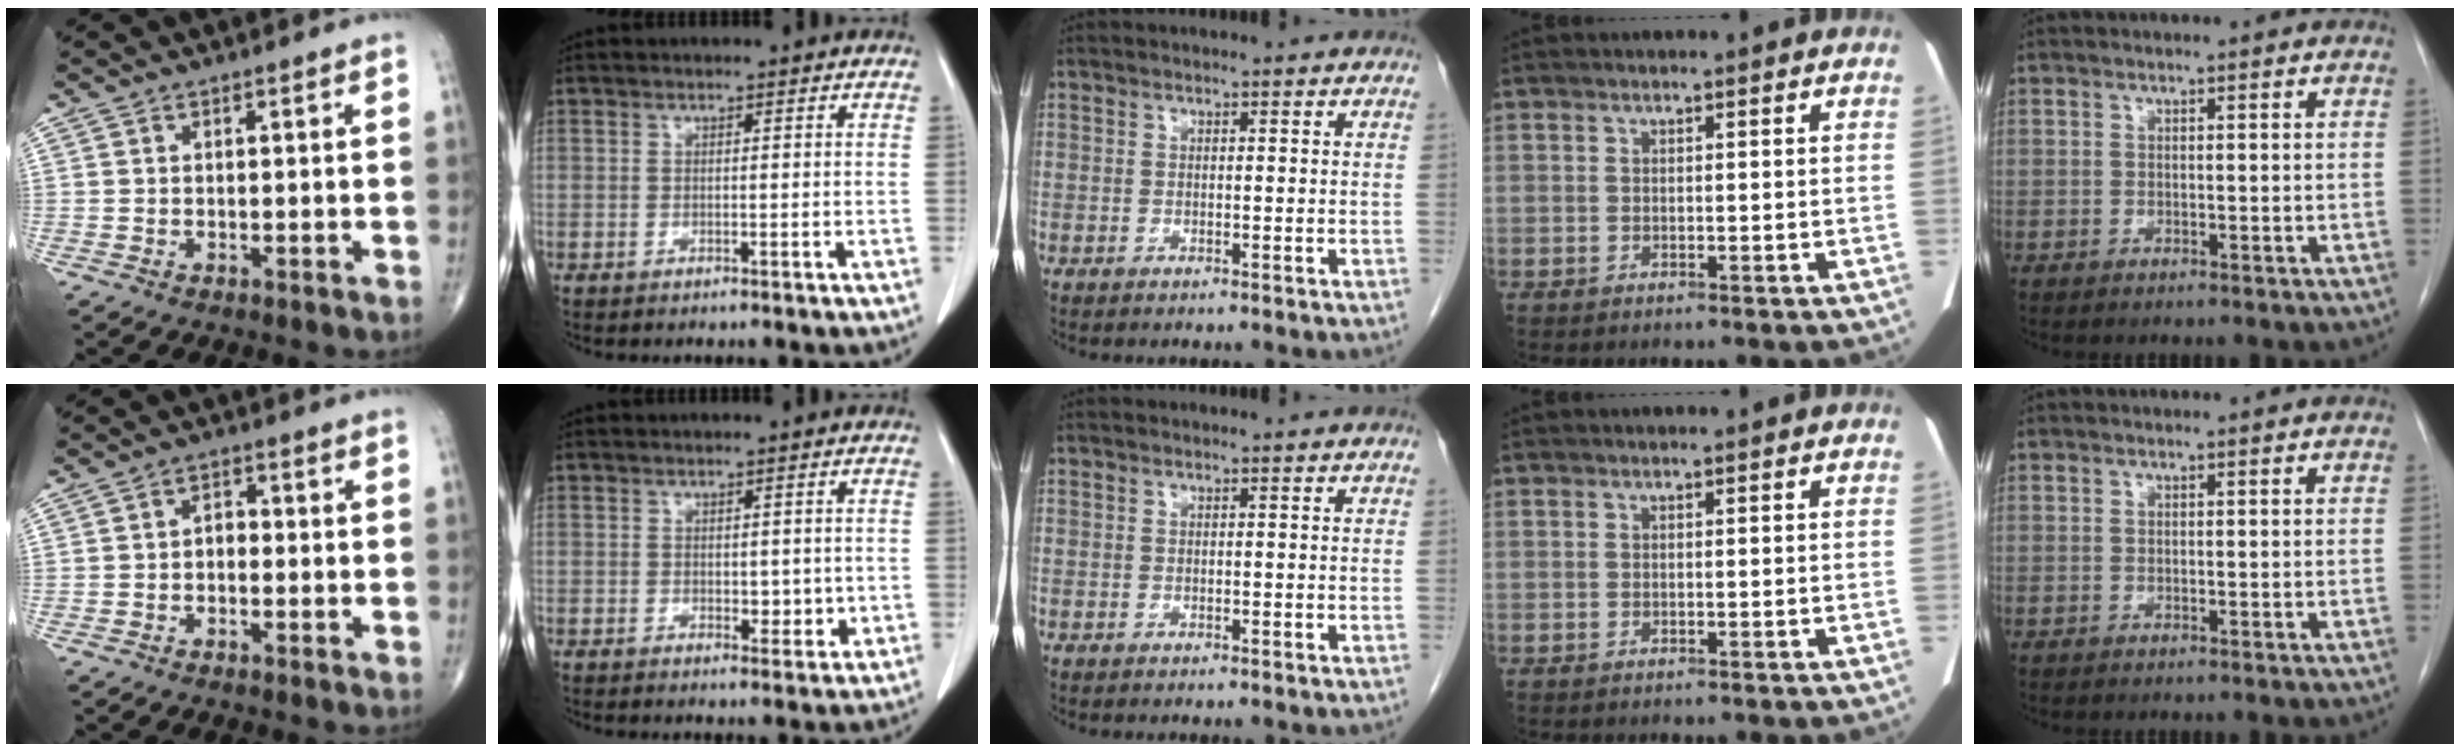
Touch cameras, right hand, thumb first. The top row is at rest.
{"thumb": {"total": 2.4, "force": [-0.5, 1.7, 1.7], "torque": [-0.013, 0.013, -0.018]}, "index": {"total": 3.0, "force": [-0.1, 1.8, 2.4], "torque": [-0.025, -0.005, 0.006]}}